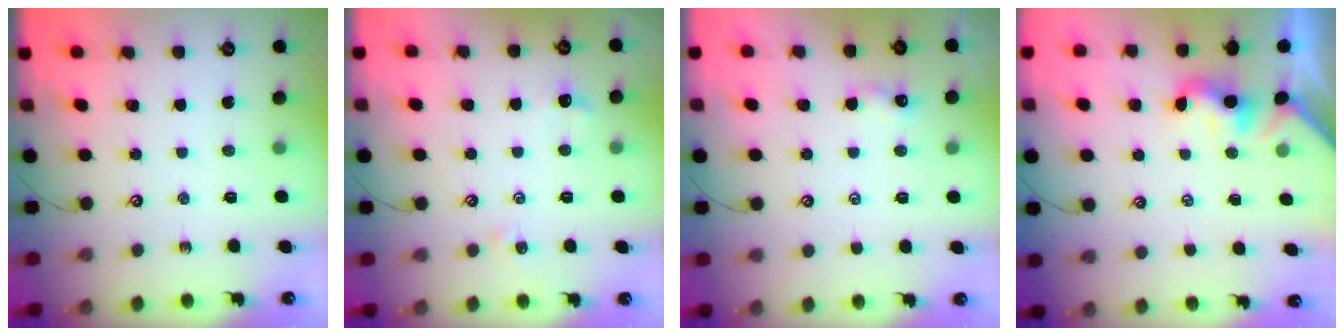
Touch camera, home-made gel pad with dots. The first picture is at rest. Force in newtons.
{"total": 1.8, "press": 1.7, "slide": 0.5}
{"total": 1.8, "press": 1.8, "slide": 0.3}
{"total": 1.8, "press": 1.8, "slide": 0.5}